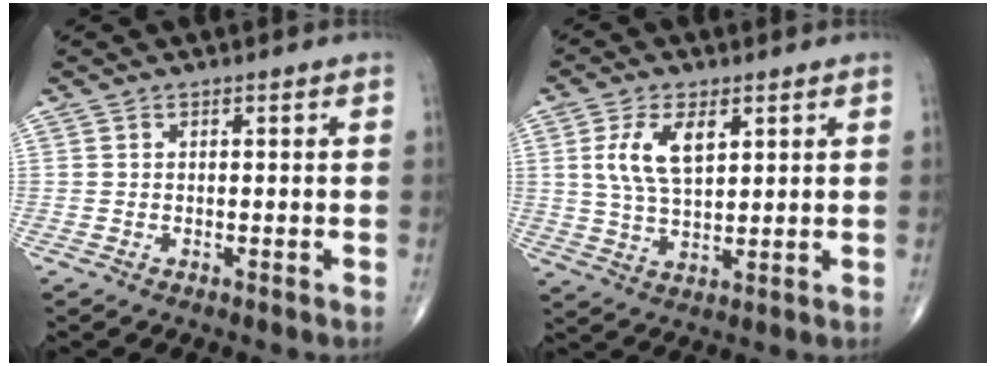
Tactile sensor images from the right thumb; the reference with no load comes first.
{"total": 8.8, "force": [2.9, 4.5, 7.0], "torque": [-0.132, -0.008, 0.060]}